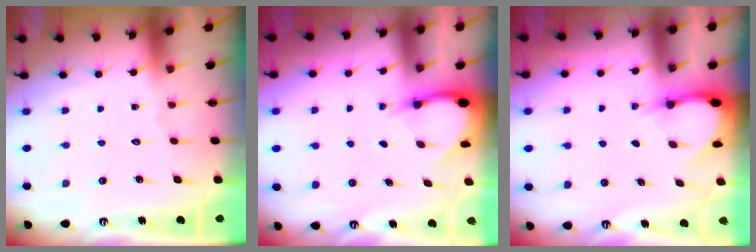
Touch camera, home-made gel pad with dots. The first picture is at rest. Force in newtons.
{"total": 3.3, "press": 3.3, "slide": 0.2}
{"total": 3.0, "press": 3.0, "slide": 0.4}